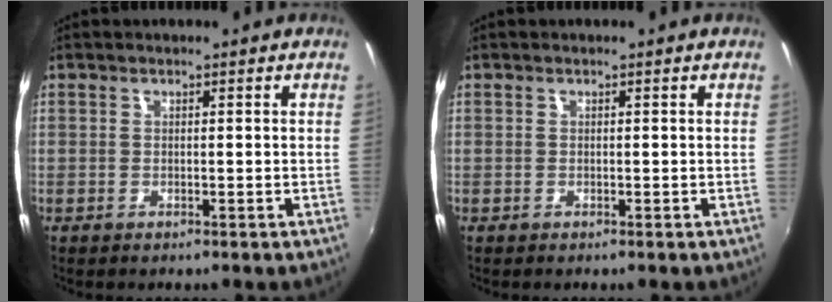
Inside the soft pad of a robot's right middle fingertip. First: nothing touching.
{"total": 0.0}